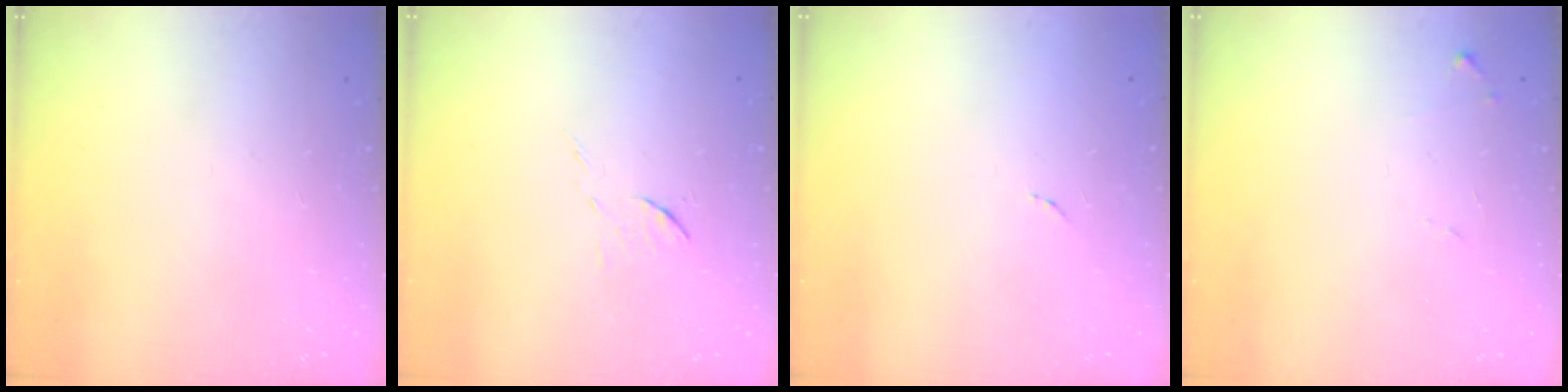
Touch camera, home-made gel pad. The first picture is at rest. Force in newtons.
{"total": 5.3, "press": 5.3, "slide": 0.6}
{"total": 3.3, "press": 3.3, "slide": 0.2}
{"total": 5.4, "press": 5.4, "slide": 0.4}